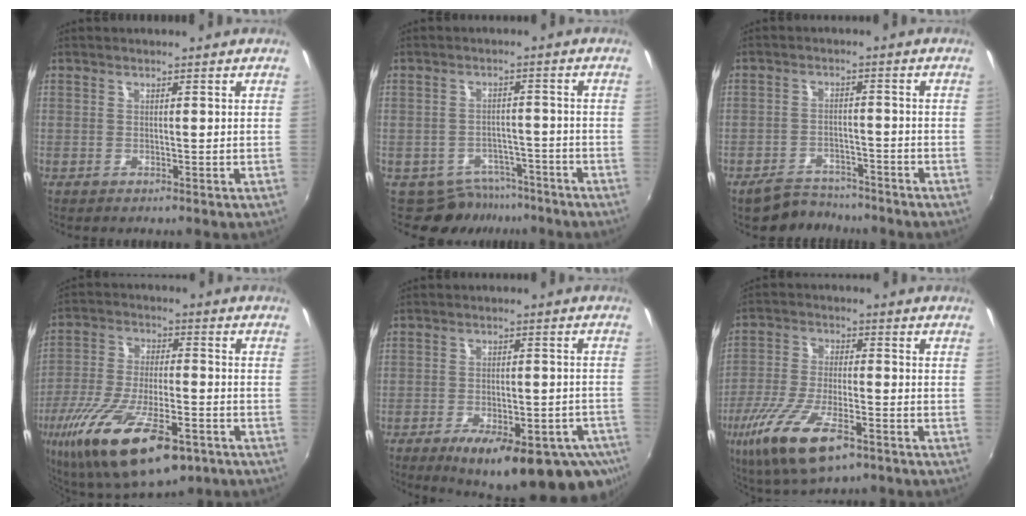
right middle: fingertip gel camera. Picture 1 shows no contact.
{"total": 6.4, "force": [-5.0, 4.0, 0.8], "torque": [-0.013, 0.015, -0.062]}
{"total": 6.3, "force": [-5.6, 2.7, 0.8], "torque": [-0.035, 0.004, -0.082]}
{"total": 23.1, "force": [-12.4, 8.7, 17.4], "torque": [-0.348, -0.058, -0.202]}
{"total": 21.3, "force": [-13.5, 7.8, 14.6], "torque": [-0.218, -0.032, -0.167]}
{"total": 15.4, "force": [-8.3, 5.4, 11.9], "torque": [-0.250, -0.044, -0.155]}